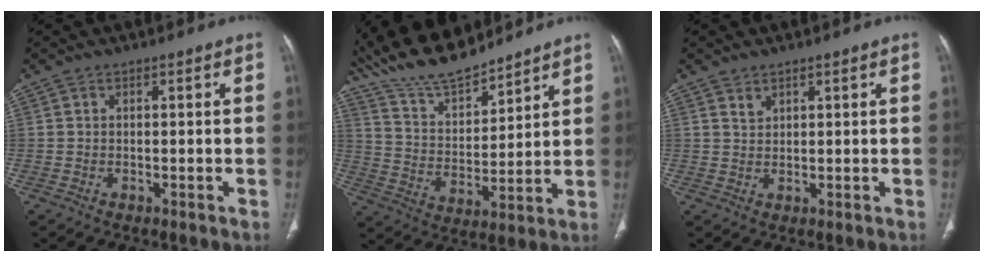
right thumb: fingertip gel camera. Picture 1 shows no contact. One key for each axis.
{"total": 14.5, "fx": 12.9, "fy": 3.9, "fz": 5.3, "tx": -0.077, "ty": -0.061, "tz": 0.246}
{"total": 1.7, "fx": 1.3, "fy": 1.0, "fz": 0.6, "tx": -0.003, "ty": -0.008, "tz": 0.025}